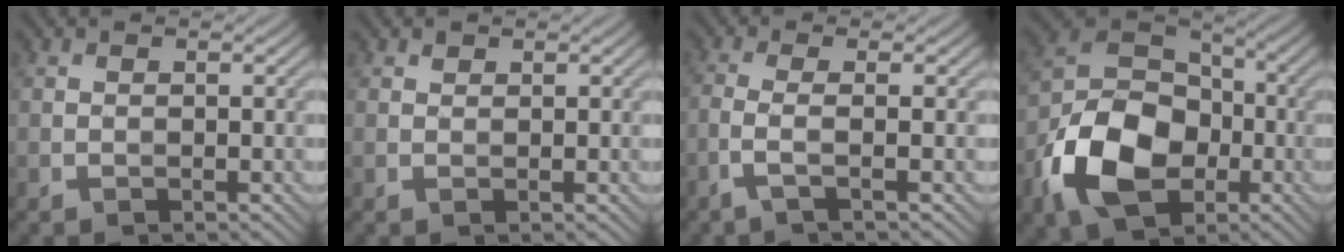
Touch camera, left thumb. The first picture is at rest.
{"total": 0.6, "force": [0.4, 0.3, 0.2], "torque": [-0.002, -0.001, 0.010]}
{"total": 2.9, "force": [-1.0, 0.5, 2.6], "torque": [-0.047, 0.006, -0.039]}
{"total": 13.7, "force": [-5.2, 9.4, 8.5], "torque": [-0.191, -0.020, -0.111]}